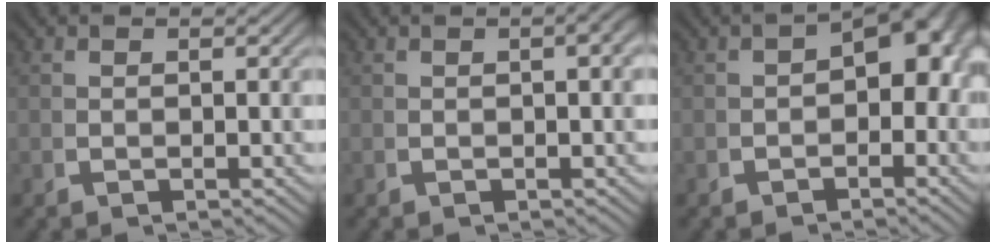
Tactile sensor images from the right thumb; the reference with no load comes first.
{"total": 1.6, "force": [0.1, 0.4, 1.6], "torque": [-0.012, 0.005, 0.004]}
{"total": 6.0, "force": [-0.3, 4.1, 4.3], "torque": [-0.035, -0.004, -0.008]}